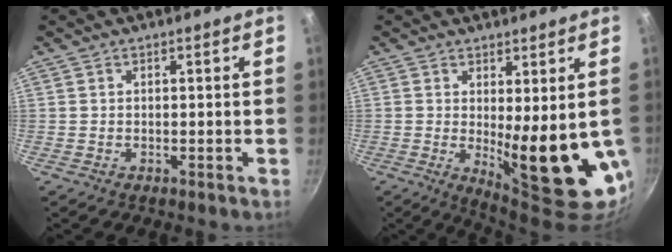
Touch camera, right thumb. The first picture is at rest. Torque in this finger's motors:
{"motor_torque": [2.44, 2.41, 1.51, 0.16, 0.38]}